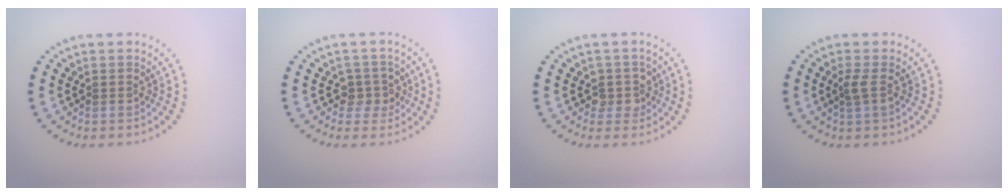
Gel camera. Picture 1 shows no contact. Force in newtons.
{"total": 2.1, "press": 1.7, "slide": 1.1}
{"total": 1.9, "press": 1.5, "slide": 1.1}
{"total": 1.3, "press": 1.0, "slide": 0.7}